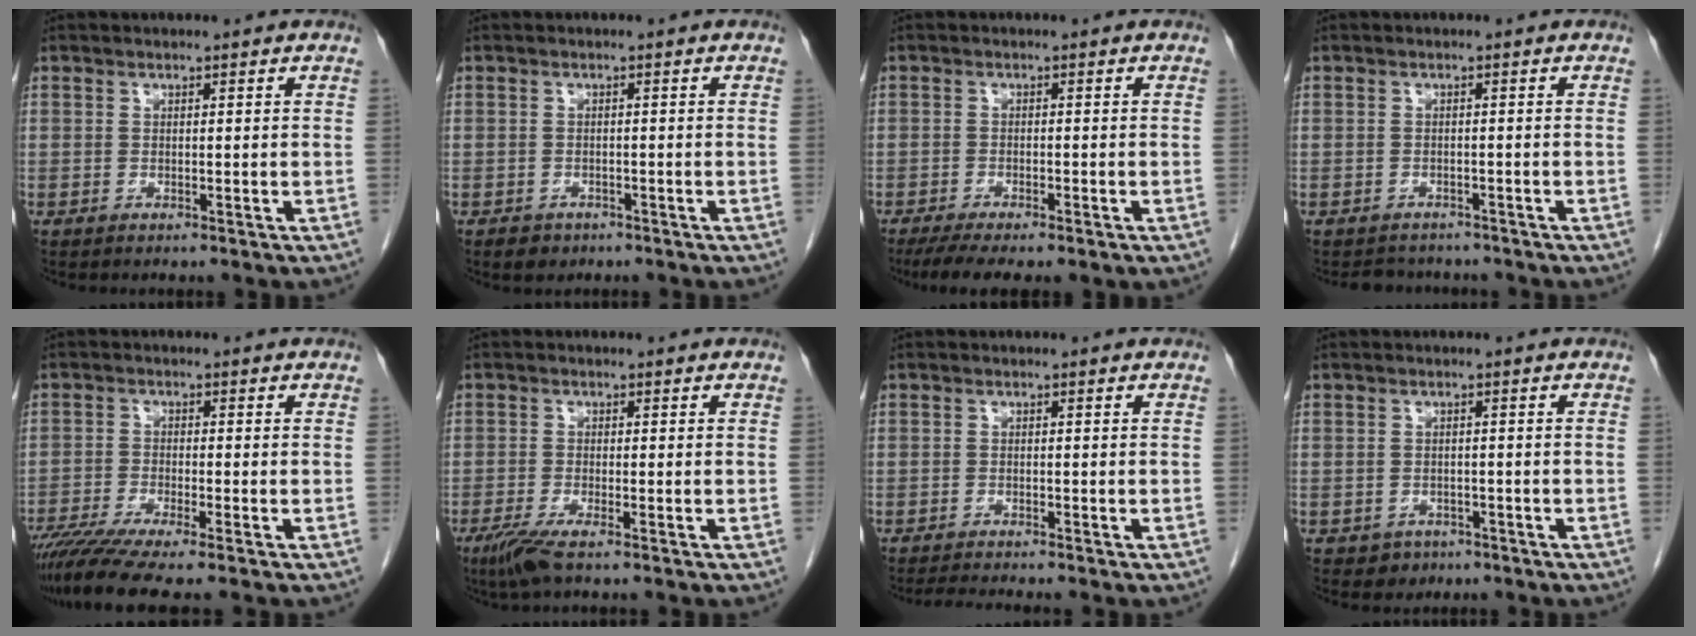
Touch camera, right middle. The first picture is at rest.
{"total": 1.8, "force": [-1.3, 1.2, 0.5], "torque": [-0.016, 0.000, -0.015]}
{"total": 7.3, "force": [-5.2, 1.6, 4.9], "torque": [-0.075, -0.017, -0.079]}
{"total": 3.7, "force": [-3.4, 1.4, 0.0], "torque": [-0.003, -0.001, -0.047]}
{"total": 8.4, "force": [-6.7, -0.6, 5.0], "torque": [-0.088, -0.025, -0.115]}
{"total": 3.6, "force": [-2.3, 0.2, 2.7], "torque": [-0.059, -0.012, -0.048]}
{"total": 2.7, "force": [-2.4, -0.9, 0.8], "torque": [-0.024, -0.016, -0.045]}
{"total": 2.1, "force": [-1.2, 1.7, 0.2], "torque": [-0.010, 0.006, -0.013]}